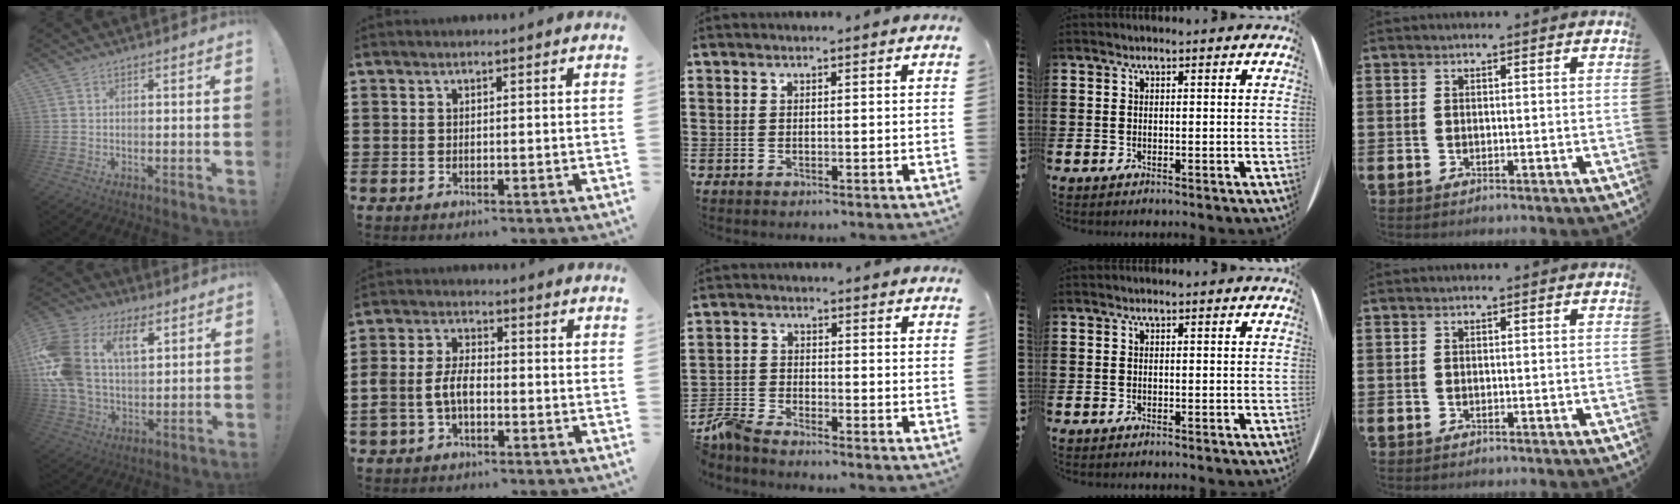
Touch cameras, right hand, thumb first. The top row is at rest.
{"thumb": {"total": 19.9, "force": [7.4, 13.0, 13.1], "torque": [-0.273, -0.025, 0.131]}, "index": {"total": 5.3, "force": [-1.5, 3.2, 3.9], "torque": [-0.100, -0.001, -0.034]}, "middle": {"total": 3.9, "force": [-3.6, 0.5, 1.3], "torque": [-0.059, -0.009, -0.083]}}